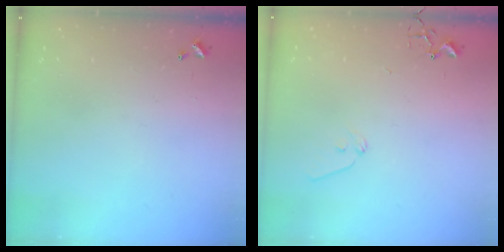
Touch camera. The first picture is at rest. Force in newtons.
{"total": 7.0, "press": 6.9, "slide": 0.8}